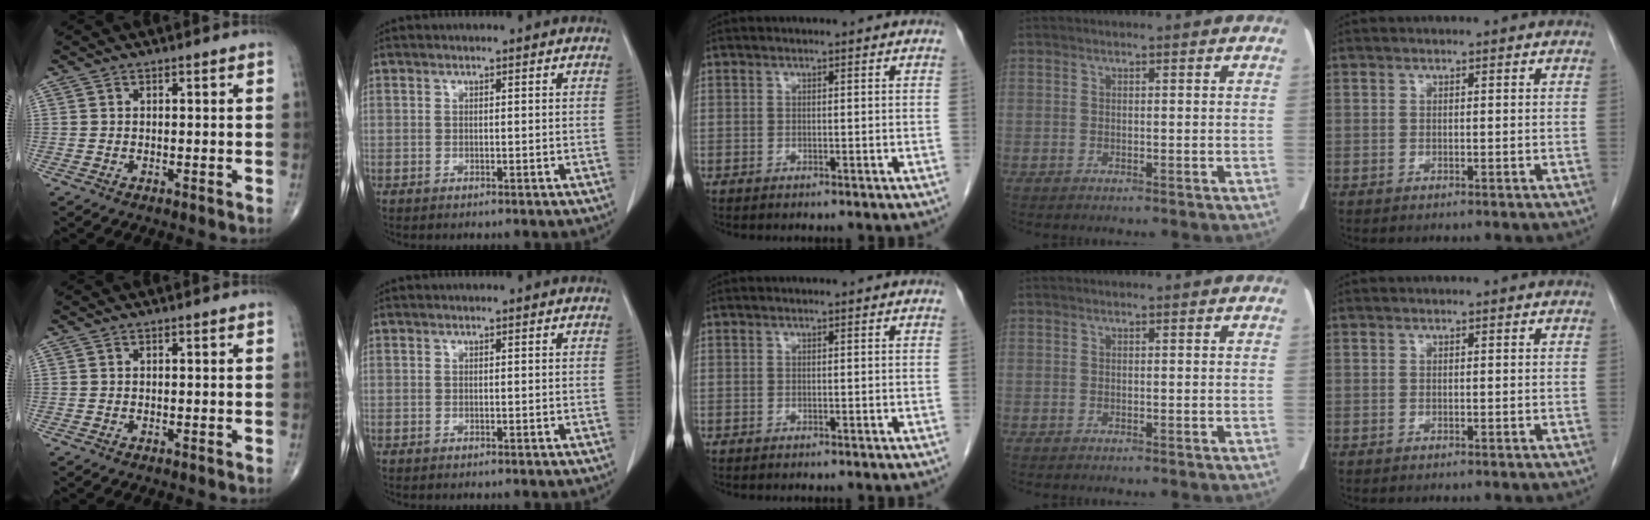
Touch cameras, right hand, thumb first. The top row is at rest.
{}